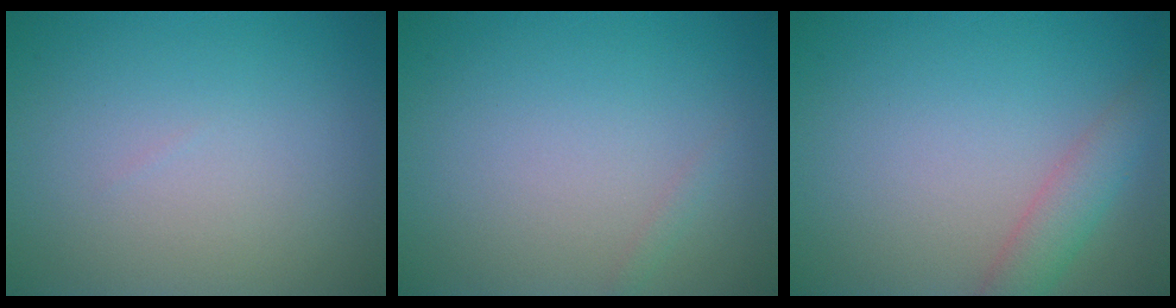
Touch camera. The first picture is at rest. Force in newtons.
{"total": 0.5, "press": 0.5, "slide": 0.0}
{"total": 2.8, "press": 2.8, "slide": 0.2}